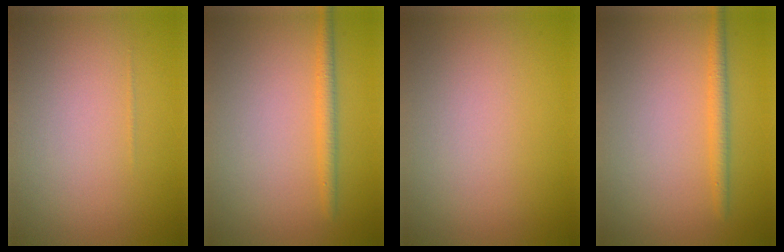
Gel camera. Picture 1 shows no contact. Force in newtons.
{"total": 1.8, "press": 1.8, "slide": 0.0}
{"total": 0.0}
{"total": 1.8, "press": 1.8, "slide": 0.0}